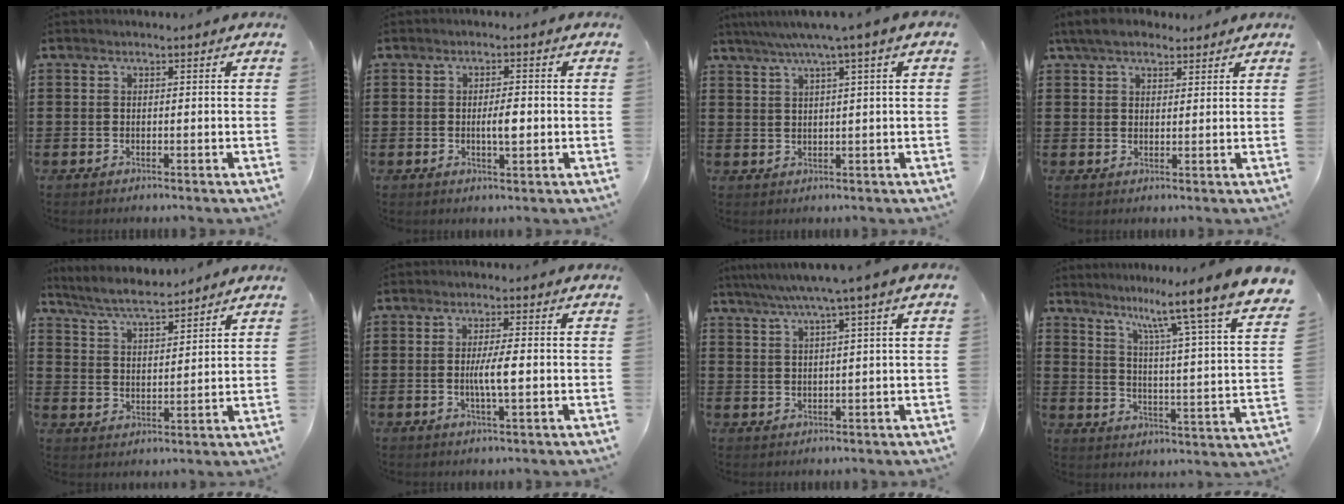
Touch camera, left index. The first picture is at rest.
{"total": 3.2, "force": [-0.3, 1.0, 3.0], "torque": [-0.047, -0.003, -0.008]}
{"total": 4.0, "force": [2.0, -0.4, 3.5], "torque": [-0.072, -0.001, 0.032]}
{"total": 4.8, "force": [3.8, 2.1, 2.1], "torque": [-0.053, 0.005, 0.071]}
{"total": 6.2, "force": [5.8, 0.6, 2.1], "torque": [-0.062, -0.020, 0.106]}
{"total": 4.1, "force": [-0.4, 0.6, 4.1], "torque": [-0.079, -0.002, -0.011]}
{"total": 4.8, "force": [2.9, -0.6, 3.7], "torque": [-0.080, -0.008, 0.046]}
{"total": 9.2, "force": [7.5, -1.7, 5.2], "torque": [-0.106, -0.079, 0.106]}